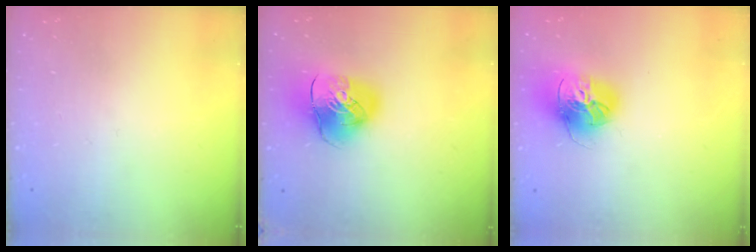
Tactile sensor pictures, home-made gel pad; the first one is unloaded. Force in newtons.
{"total": 12.1, "press": 11.9, "slide": 1.9}
{"total": 17.1, "press": 17.0, "slide": 1.9}